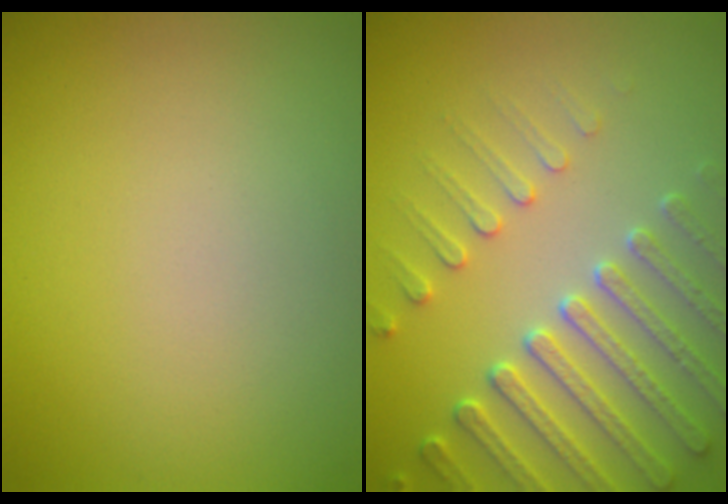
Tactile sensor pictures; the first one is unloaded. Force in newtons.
{"total": 5.4, "press": 4.8, "slide": 2.5}